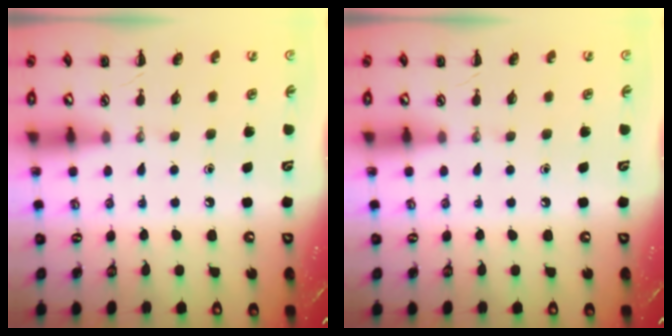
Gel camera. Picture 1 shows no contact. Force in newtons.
{"total": 0.0}